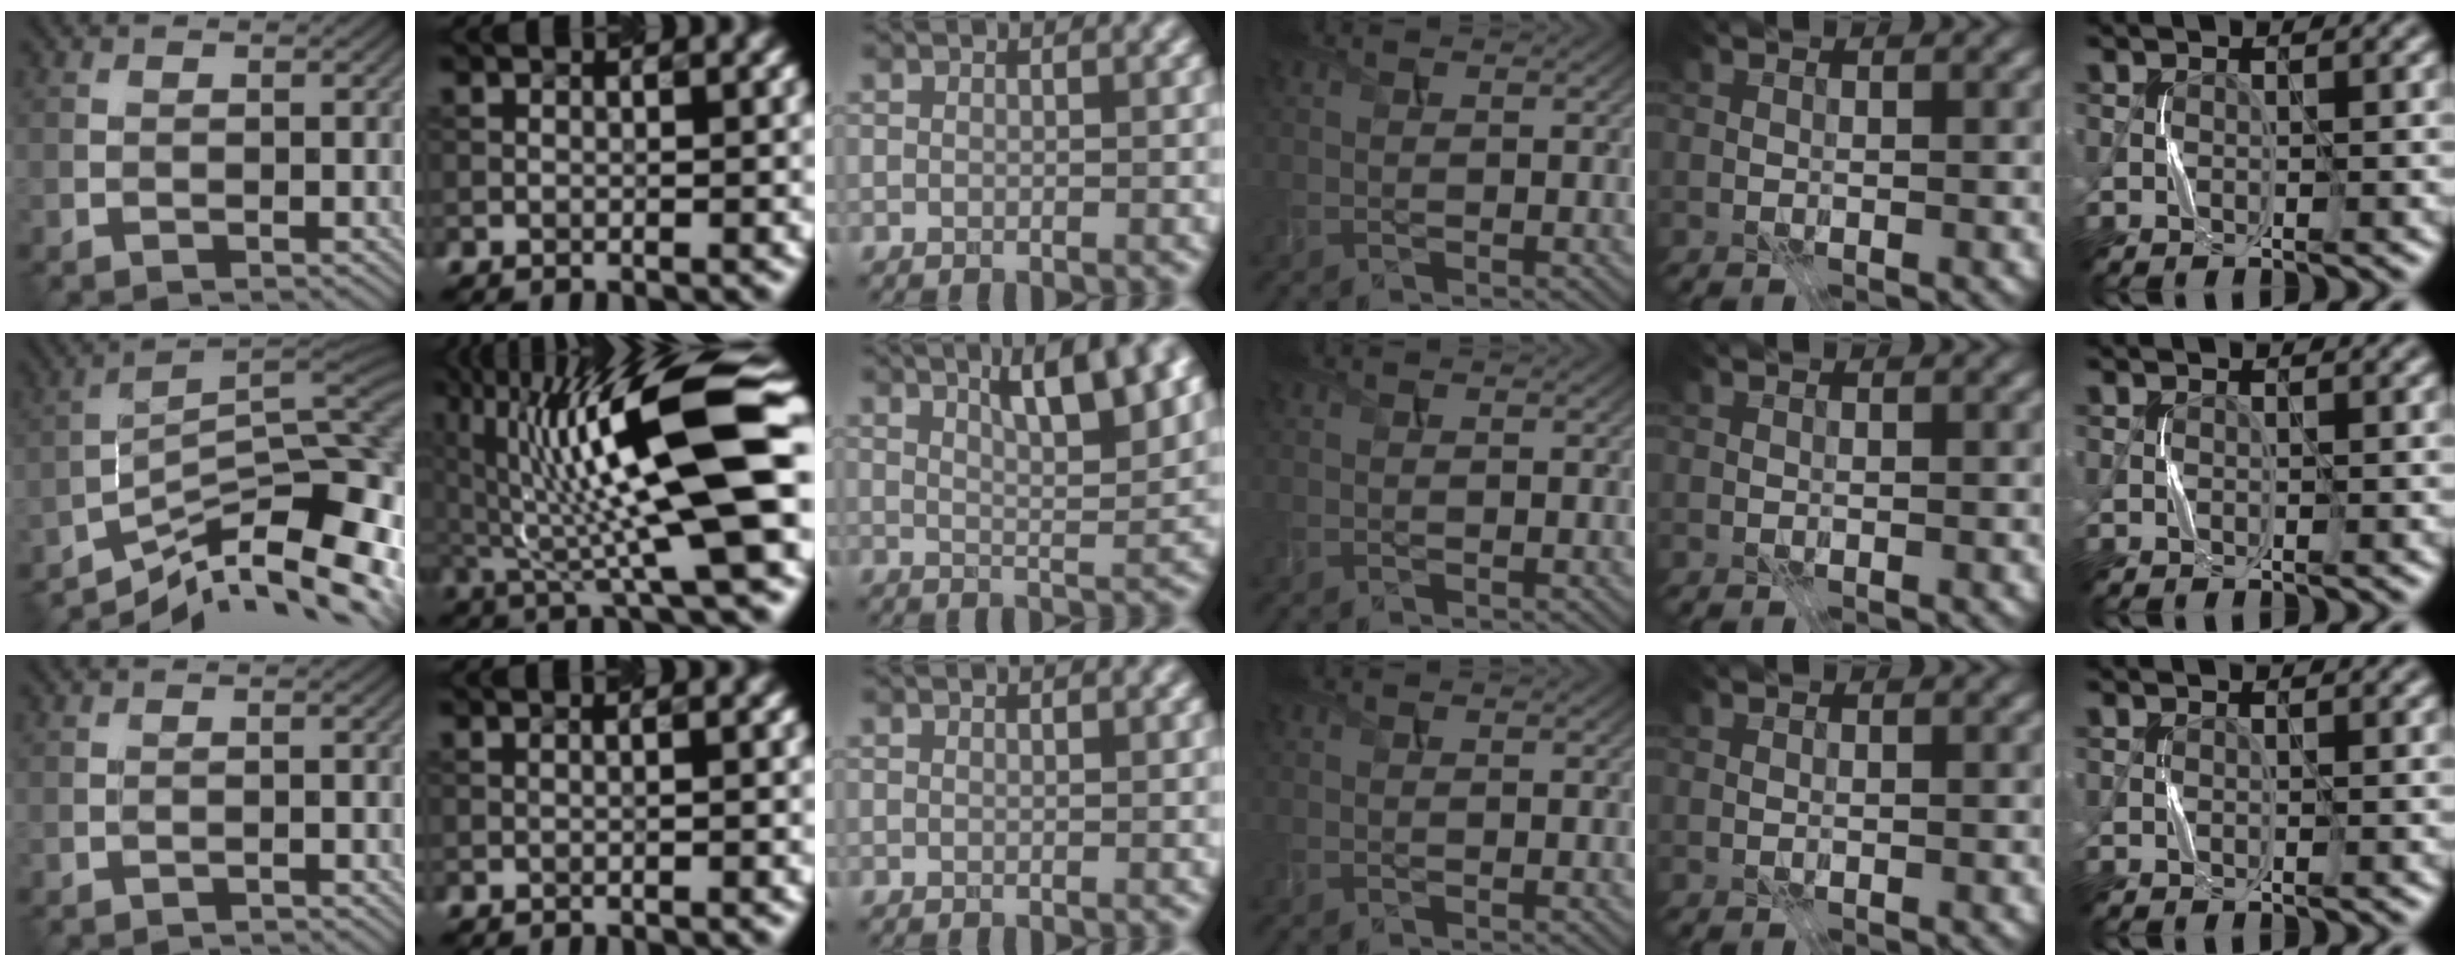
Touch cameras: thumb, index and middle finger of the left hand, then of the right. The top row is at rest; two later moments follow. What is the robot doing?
{"motion": "press", "object": "syringe"}